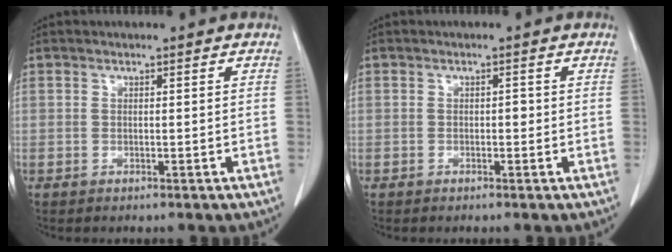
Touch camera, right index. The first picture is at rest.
{"total": 0.8, "force": [-0.1, 0.5, 0.7], "torque": [-0.007, 0.003, -0.002]}